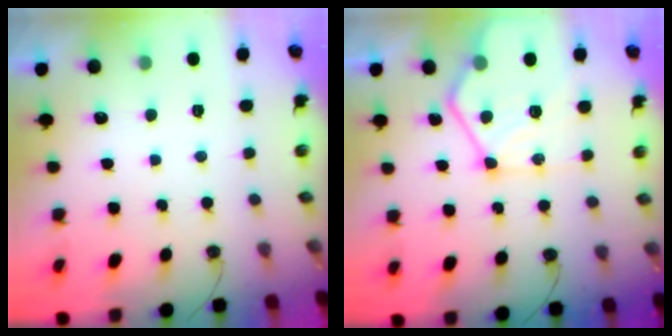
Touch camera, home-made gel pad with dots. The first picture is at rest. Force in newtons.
{"total": 16.2, "press": 16.1, "slide": 1.7}